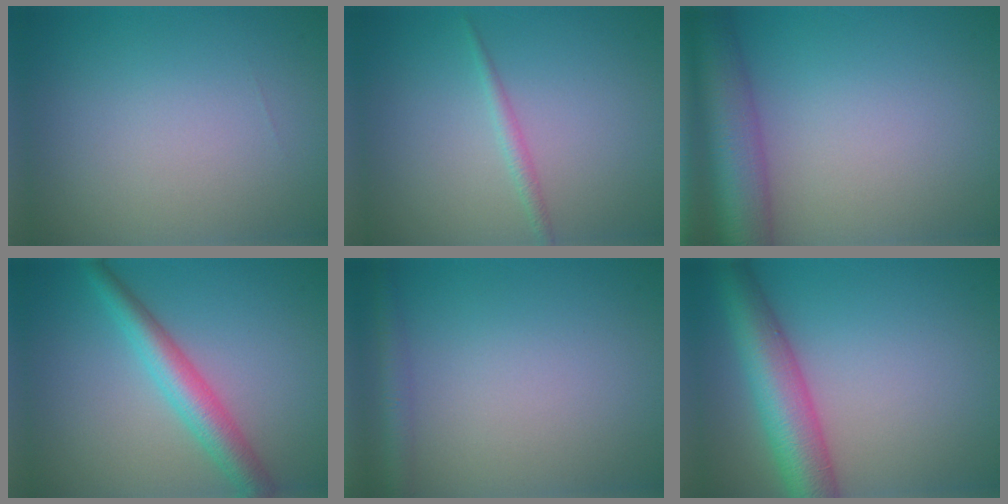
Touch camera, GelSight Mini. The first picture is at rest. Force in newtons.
{"total": 1.1, "press": 1.1, "slide": 0.0}
{"total": 8.5, "press": 8.5, "slide": 0.5}
{"total": 4.3, "press": 4.3, "slide": 0.0}
{"total": 2.1, "press": 2.1, "slide": 0.1}
{"total": 7.5, "press": 7.5, "slide": 0.4}